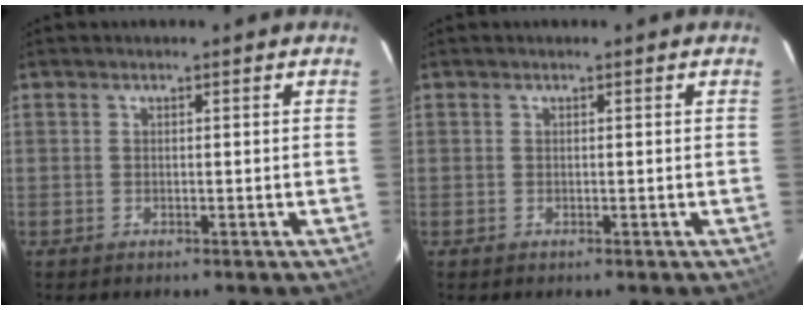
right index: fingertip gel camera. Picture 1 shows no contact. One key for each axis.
{"total": 0.0}